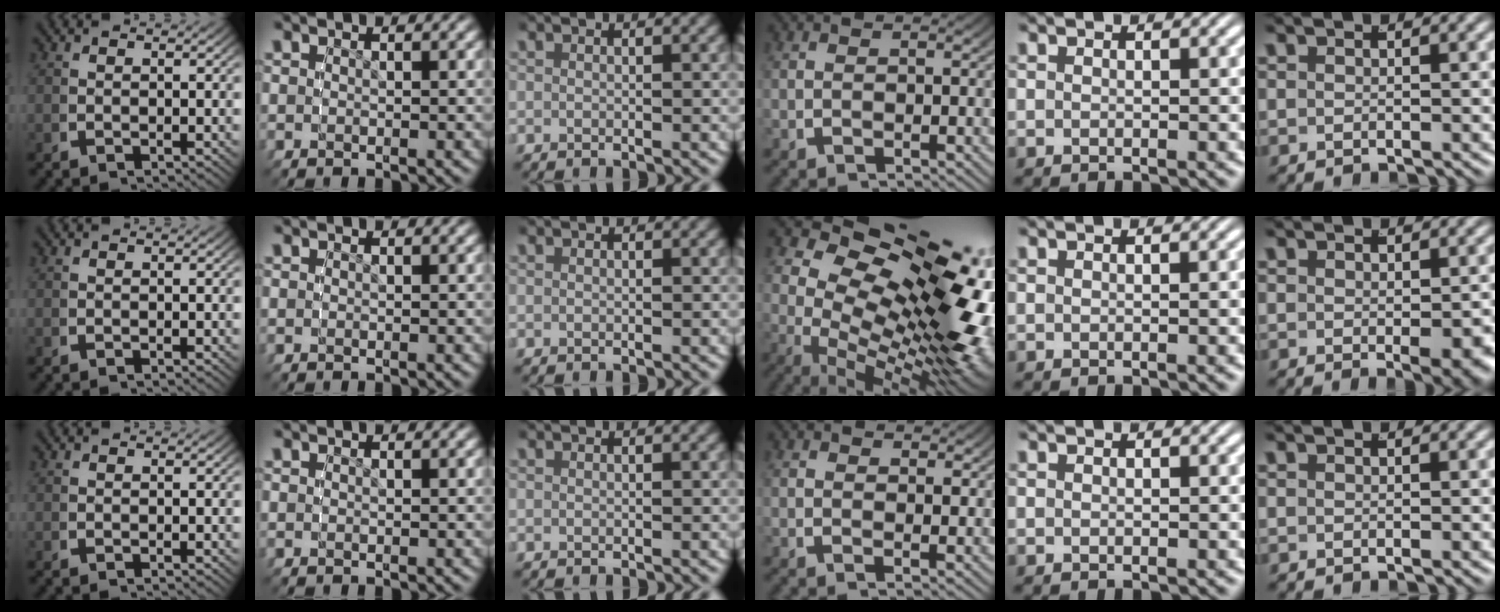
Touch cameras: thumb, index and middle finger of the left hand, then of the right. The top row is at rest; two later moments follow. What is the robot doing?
{"motion": "lift_and_place", "object": "toy banana"}